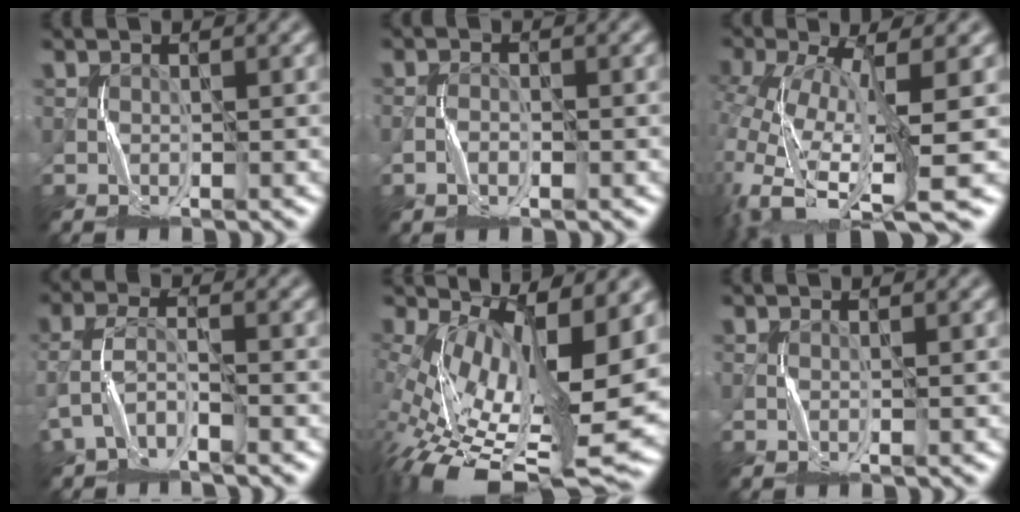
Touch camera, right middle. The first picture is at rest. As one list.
[{"total": 1.2, "force": [-1.0, 0.4, 0.5], "torque": [-0.007, 0.005, -0.020]}, {"total": 10.5, "force": [-3.4, 3.6, 9.3], "torque": [-0.199, -0.018, -0.055]}, {"total": 2.9, "force": [-2.4, 0.9, 1.3], "torque": [-0.039, 0.005, -0.055]}, {"total": 13.1, "force": [-1.3, 5.6, 11.7], "torque": [-0.222, -0.022, -0.006]}, {"total": 0.7, "force": [-0.3, -0.3, -0.6], "torque": [0.014, 0.001, -0.006]}]